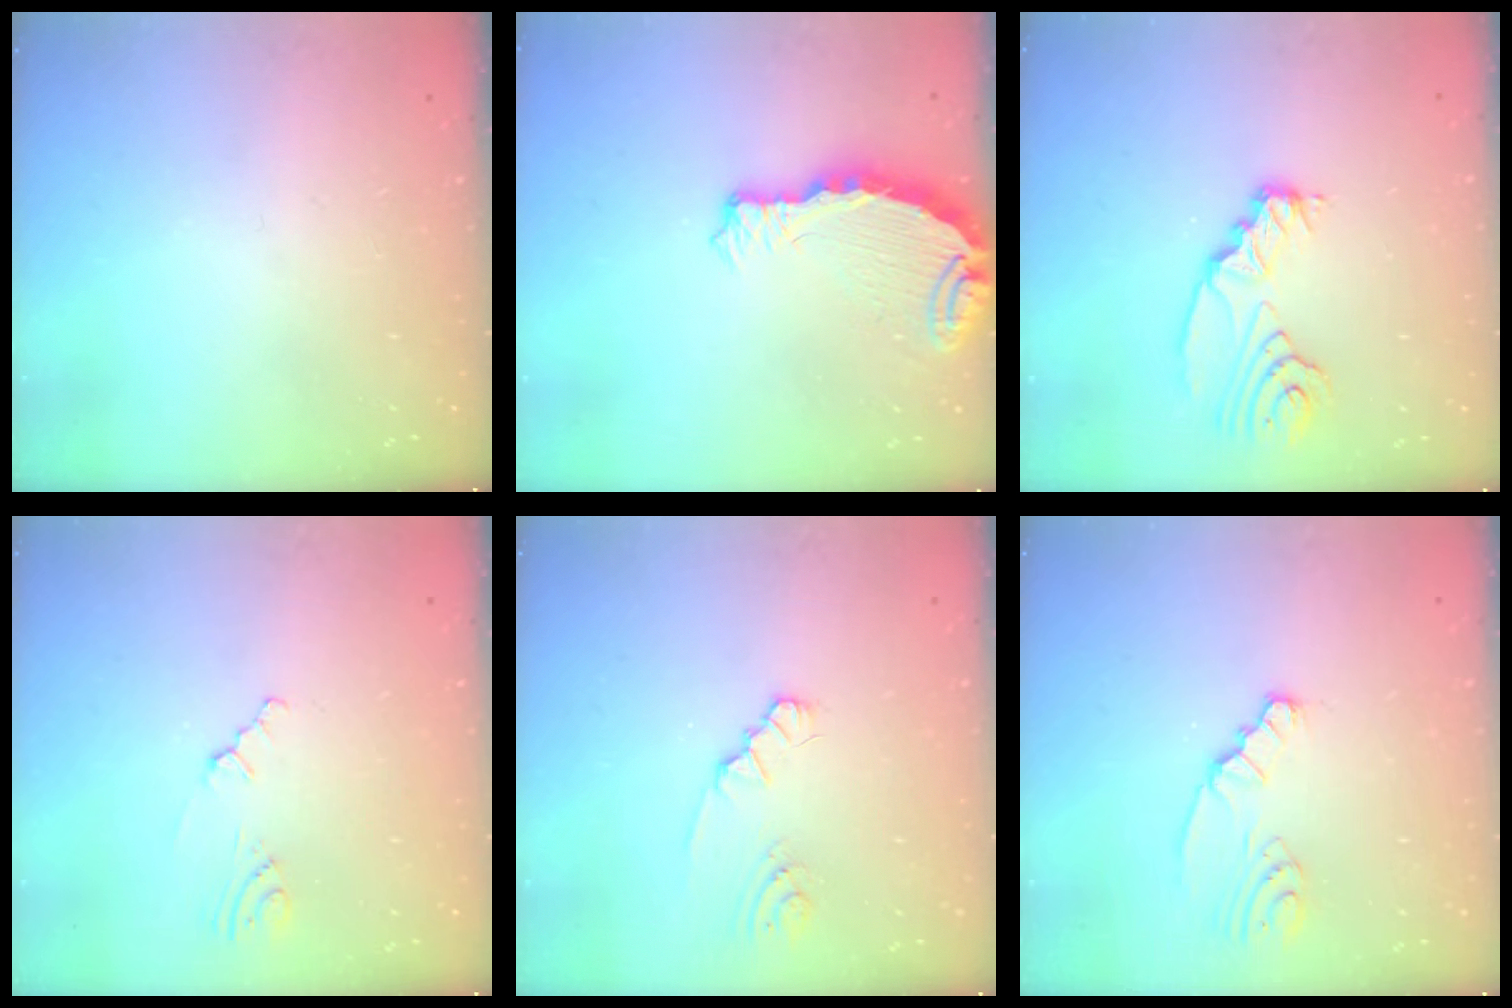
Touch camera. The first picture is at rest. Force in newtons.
{"total": 7.9, "press": 7.9, "slide": 0.9}
{"total": 10.3, "press": 10.2, "slide": 1.2}
{"total": 1.3, "press": 1.2, "slide": 0.4}
{"total": 1.9, "press": 1.9, "slide": 0.2}
{"total": 2.2, "press": 2.2, "slide": 0.1}